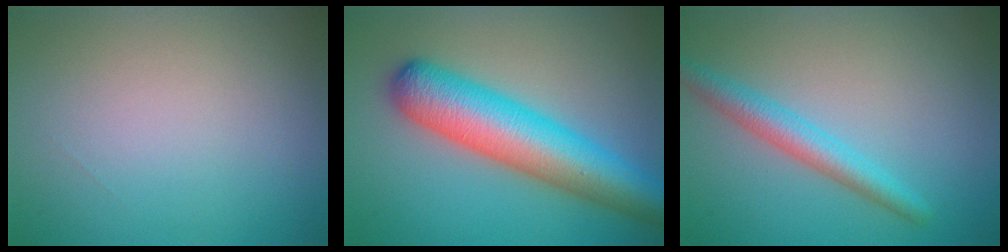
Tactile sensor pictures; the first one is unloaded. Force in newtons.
{"total": 9.3, "press": 9.2, "slide": 0.3}
{"total": 3.1, "press": 3.1, "slide": 0.1}